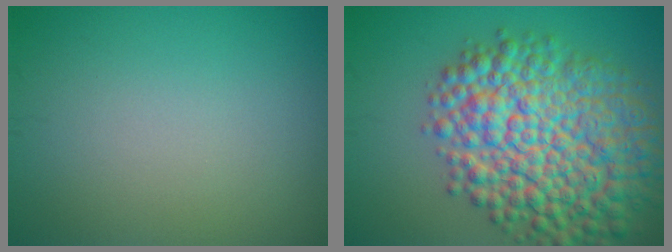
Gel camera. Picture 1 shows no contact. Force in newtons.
{"total": 11.8, "press": 11.8, "slide": 0.4}